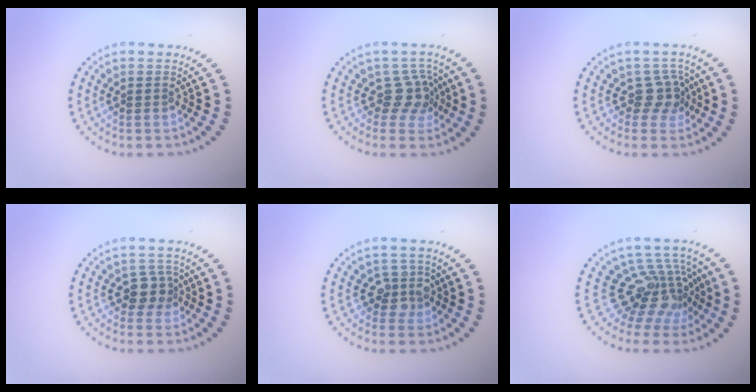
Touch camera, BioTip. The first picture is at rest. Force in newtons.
{"total": 2.7, "press": 2.1, "slide": 1.8}
{"total": 2.6, "press": 2.1, "slide": 1.6}
{"total": 2.4, "press": 2.0, "slide": 1.3}
{"total": 2.5, "press": 2.2, "slide": 1.2}
{"total": 4.7, "press": 3.1, "slide": 3.5}